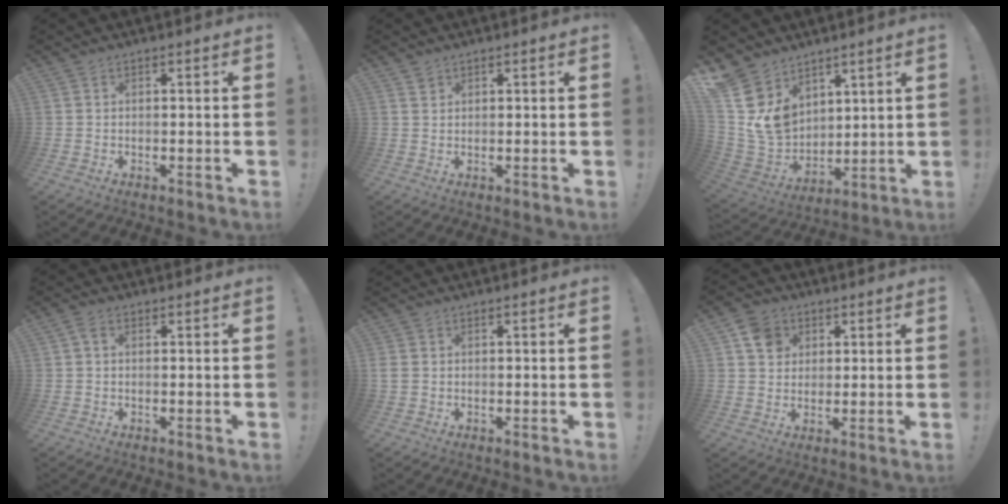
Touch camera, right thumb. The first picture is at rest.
{"total": 1.5, "force": [1.1, 0.9, 0.3], "torque": [0.009, -0.009, 0.018]}
{"total": 14.1, "force": [6.9, 11.1, 5.3], "torque": [-0.116, -0.061, 0.139]}
{"total": 1.6, "force": [0.3, 1.0, 1.3], "torque": [-0.023, 0.003, 0.004]}
{"total": 1.7, "force": [0.1, 1.3, 1.1], "torque": [-0.020, 0.003, 0.003]}
{"total": 7.7, "force": [3.1, 6.6, 2.3], "torque": [-0.024, -0.012, 0.062]}